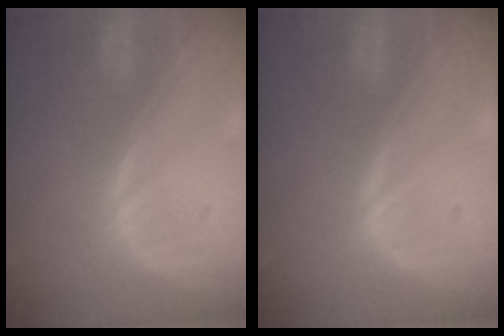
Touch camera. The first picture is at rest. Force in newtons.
{"total": 0.5, "press": 0.1, "slide": 0.5}